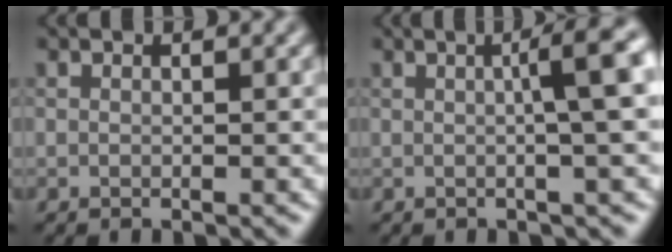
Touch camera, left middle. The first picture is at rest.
{"total": 5.4, "force": [0.7, 1.2, 5.2], "torque": [-0.054, 0.018, 0.009]}